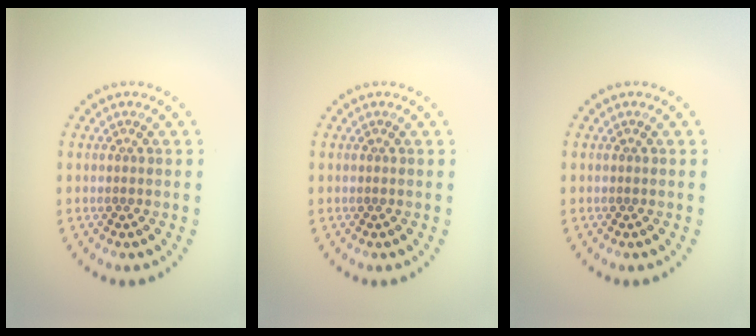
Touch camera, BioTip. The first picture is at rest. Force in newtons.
{"total": 0.0}
{"total": 0.0}